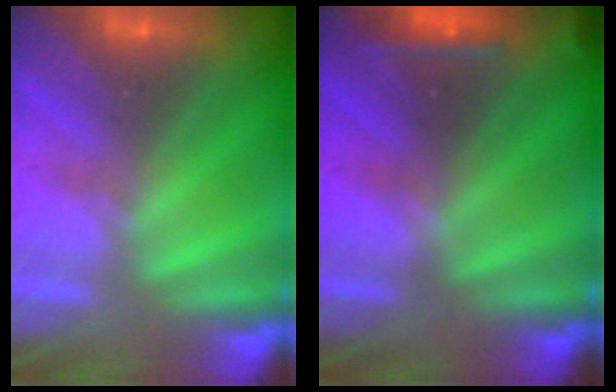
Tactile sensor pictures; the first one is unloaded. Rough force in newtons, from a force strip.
{"total": 3.1}